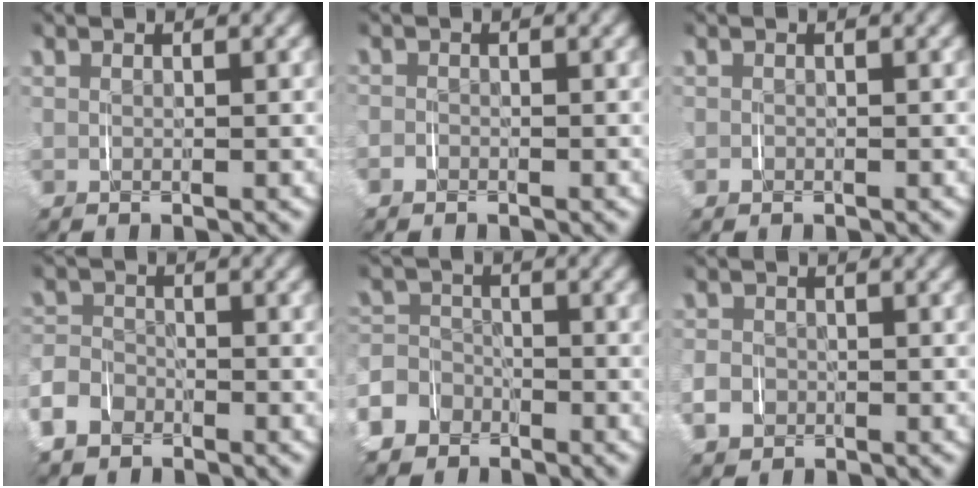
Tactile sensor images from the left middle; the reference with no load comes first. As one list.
[{"total": 0.7, "force": [-0.4, 0.6, 0.0], "torque": [-0.002, -0.002, -0.011]}, {"total": 0.0}, {"total": 4.3, "force": [-2.4, 3.3, 1.3], "torque": [-0.034, -0.006, -0.047]}, {"total": 6.9, "force": [-3.3, 5.8, 1.4], "torque": [-0.038, -0.015, -0.067]}, {"total": 3.0, "force": [-0.9, 2.6, 1.0], "torque": [-0.031, -0.009, -0.015]}]